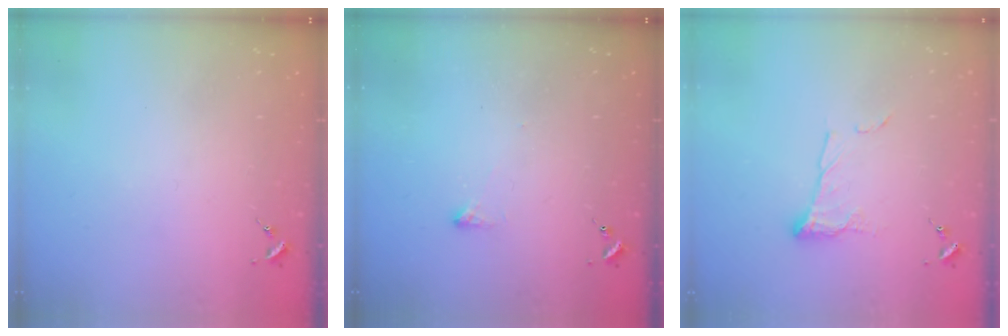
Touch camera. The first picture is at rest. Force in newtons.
{"total": 2.4, "press": 2.4, "slide": 0.5}
{"total": 9.0, "press": 9.0, "slide": 0.3}